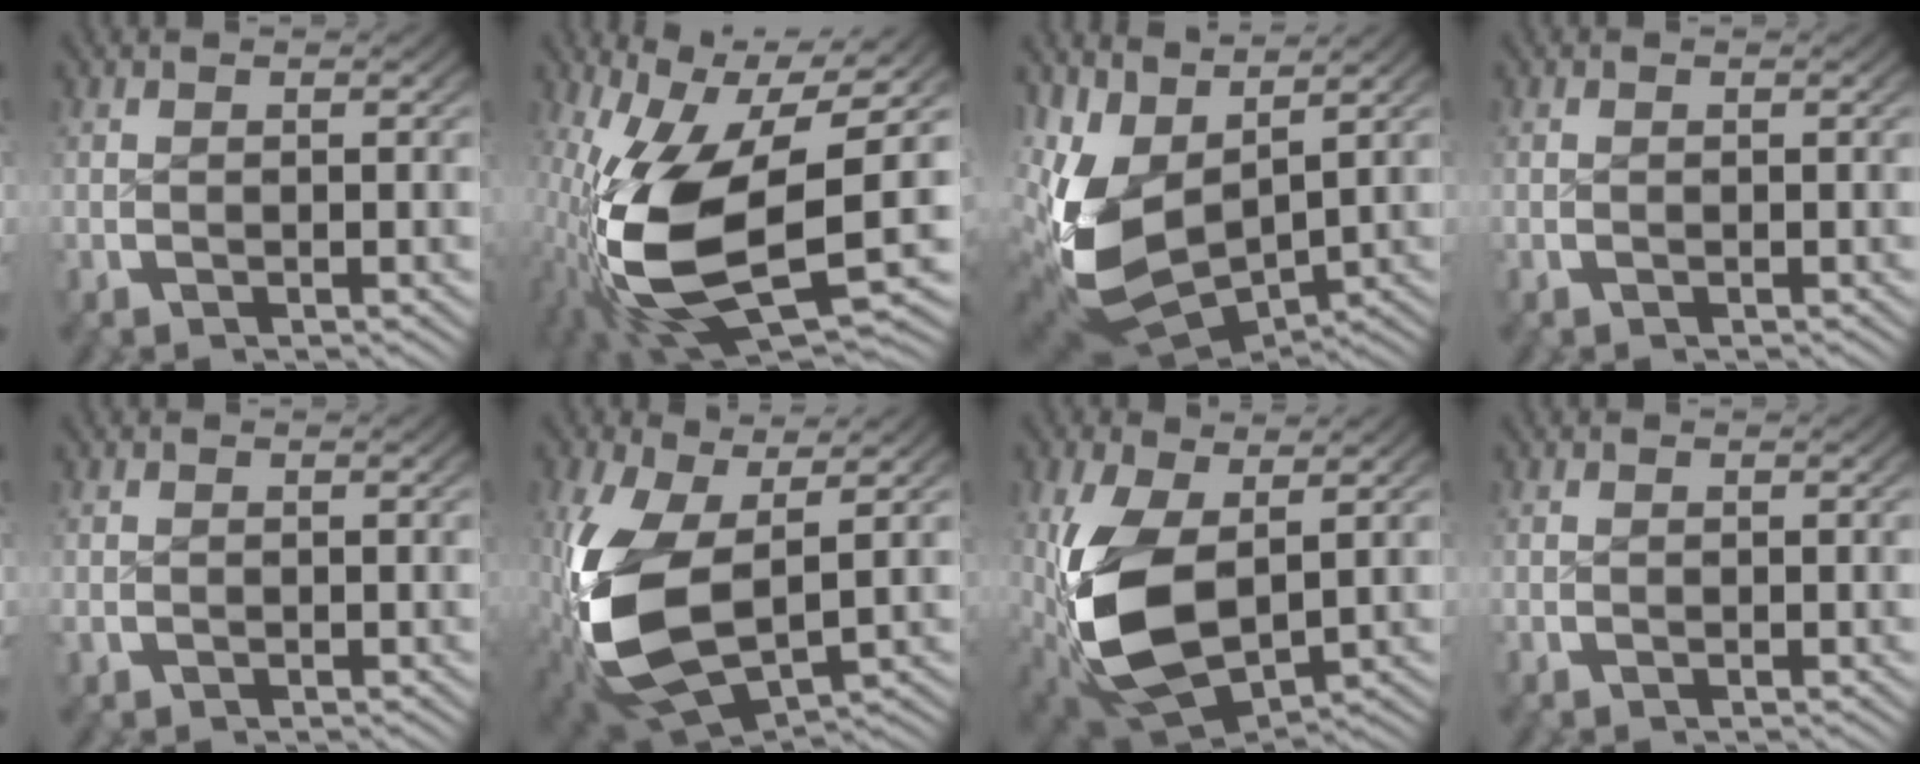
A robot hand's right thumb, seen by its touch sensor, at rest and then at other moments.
{"total": 16.4, "force": [-2.3, 10.0, 12.8], "torque": [-0.284, -0.080, 0.005]}
{"total": 12.2, "force": [-1.9, 9.5, 7.5], "torque": [-0.217, -0.093, 0.014]}
{"total": 0.8, "force": [-0.2, -0.2, -0.7], "torque": [0.007, -0.008, 0.000]}
{"total": 1.7, "force": [-0.3, 0.4, -1.6], "torque": [0.018, -0.017, 0.000]}
{"total": 11.0, "force": [-0.8, 7.6, 7.9], "torque": [-0.219, -0.069, 0.021]}
{"total": 9.8, "force": [-0.9, 7.1, 6.8], "torque": [-0.189, -0.071, 0.020]}
{"total": 1.4, "force": [-0.2, -0.1, -1.4], "torque": [0.019, -0.012, 0.001]}